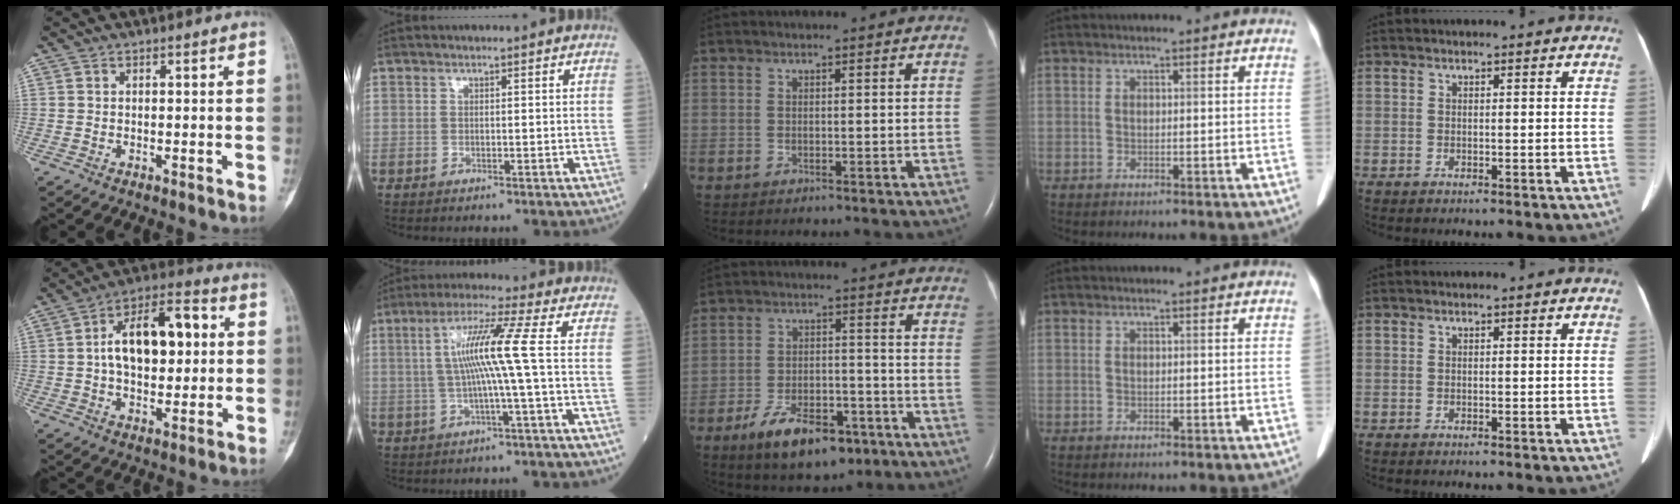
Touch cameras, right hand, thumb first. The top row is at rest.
{"thumb": {"total": 15.5, "force": [1.8, 8.6, 12.8], "torque": [-0.183, 0.026, 0.023]}, "index": {"total": 8.5, "force": [0.3, -1.6, 8.3], "torque": [-0.160, 0.015, 0.010]}, "middle": {"total": 11.1, "force": [-6.8, 5.0, 7.3], "torque": [-0.126, -0.001, -0.106]}}